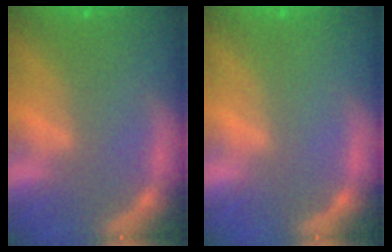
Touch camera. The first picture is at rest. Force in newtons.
{"total": 0.0}